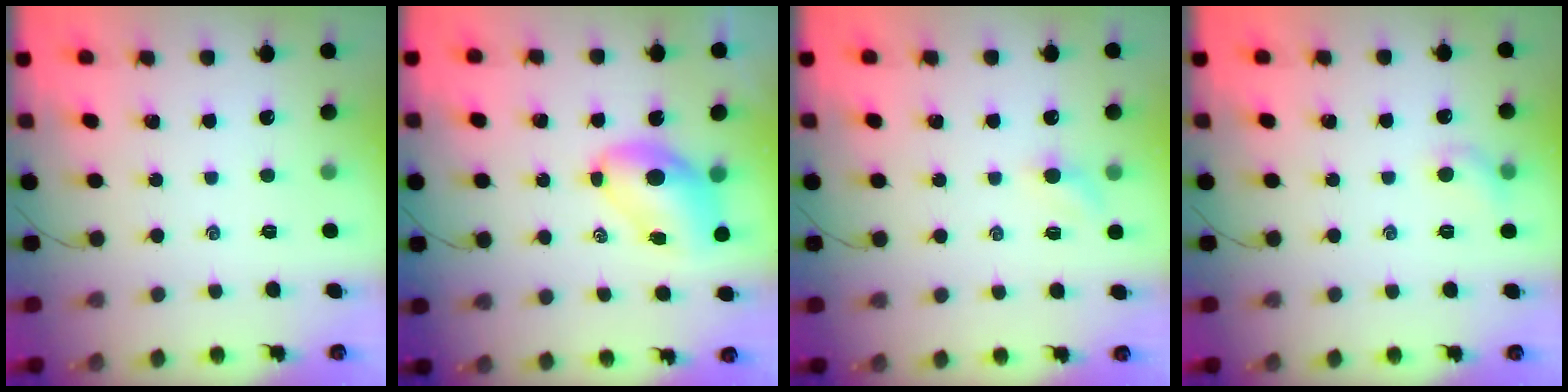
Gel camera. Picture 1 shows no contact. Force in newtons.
{"total": 8.1, "press": 8.0, "slide": 1.7}
{"total": 2.9, "press": 2.7, "slide": 0.9}
{"total": 6.2, "press": 6.0, "slide": 1.4}